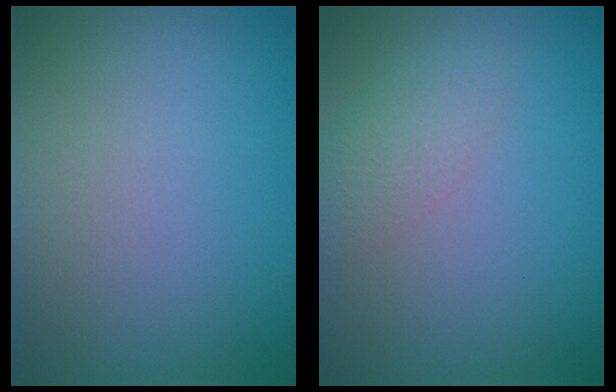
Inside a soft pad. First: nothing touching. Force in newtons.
{"total": 2.0, "press": 2.0, "slide": 0.1}